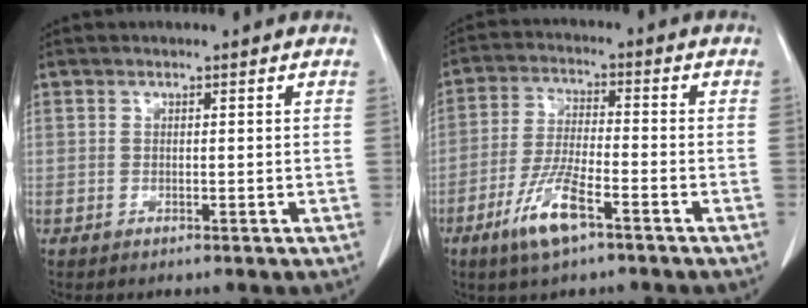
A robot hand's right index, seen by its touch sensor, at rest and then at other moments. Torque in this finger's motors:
{"motor_torque": [0.91, -0.66, 0.24, 0.10]}